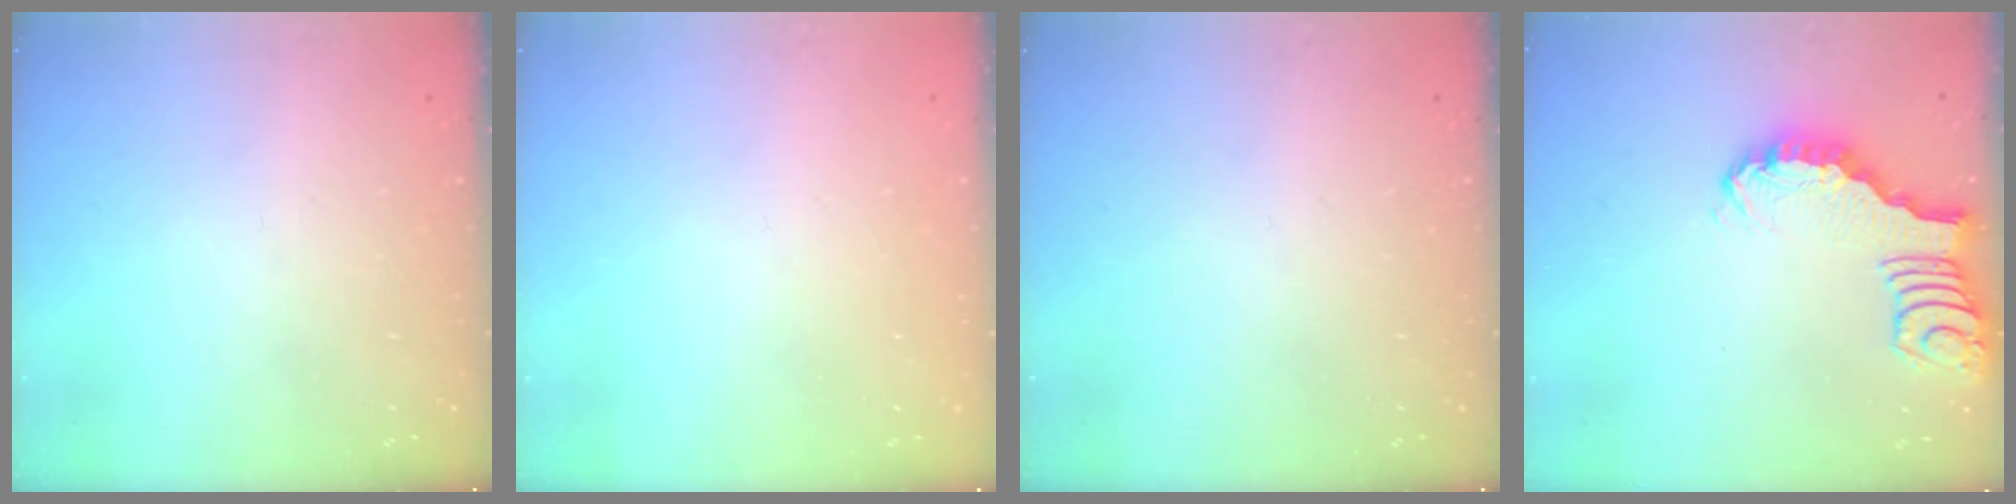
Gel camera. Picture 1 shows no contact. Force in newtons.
{"total": 0.0}
{"total": 0.0}
{"total": 2.8, "press": 2.7, "slide": 0.4}